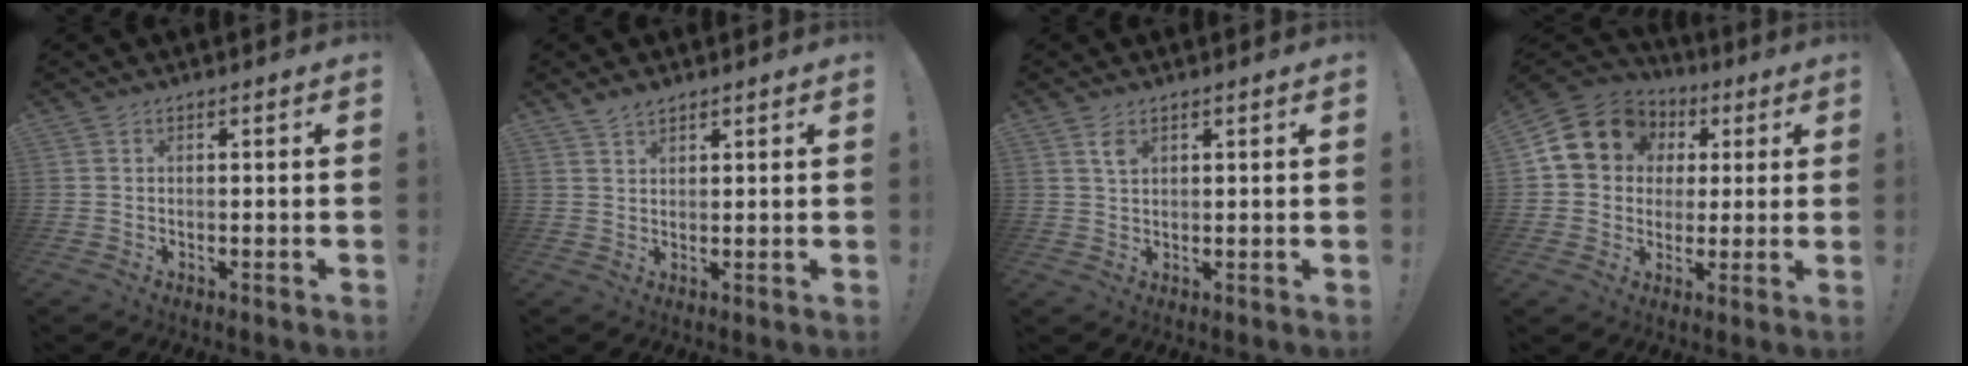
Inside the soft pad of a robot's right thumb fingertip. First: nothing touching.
{"total": 3.0, "force": [2.5, 1.2, 1.0], "torque": [-0.017, -0.016, 0.046]}
{"total": 2.9, "force": [1.6, 1.5, 1.8], "torque": [-0.026, -0.007, 0.027]}
{"total": 13.6, "force": [4.2, 11.7, 5.5], "torque": [-0.082, -0.011, 0.091]}